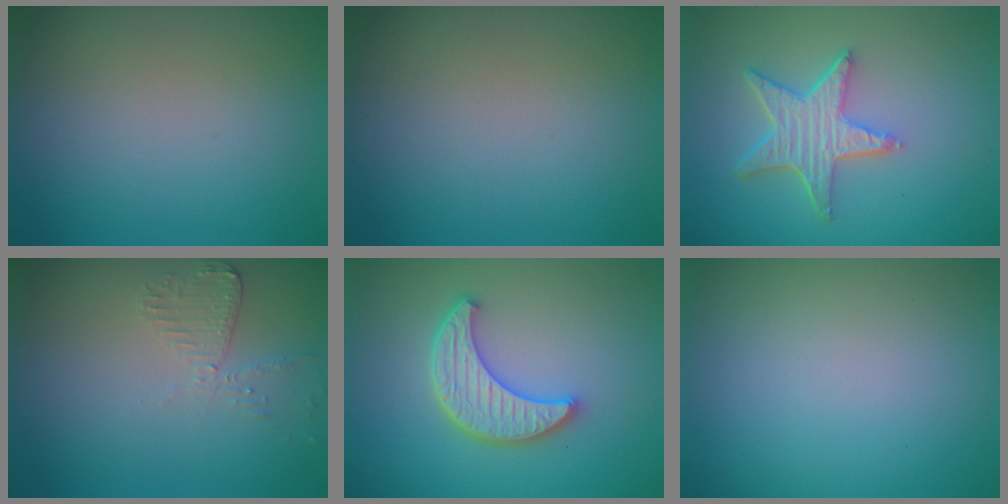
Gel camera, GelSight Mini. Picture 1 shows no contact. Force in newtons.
{"total": 0.0}
{"total": 4.8, "press": 3.9, "slide": 2.8}
{"total": 1.9, "press": 1.9, "slide": 0.4}
{"total": 4.7, "press": 4.1, "slide": 2.4}
{"total": 0.0}